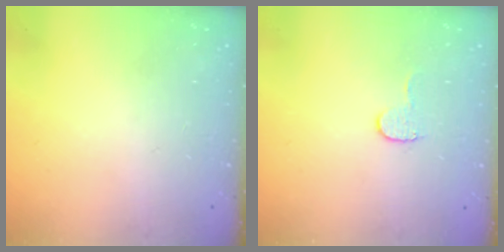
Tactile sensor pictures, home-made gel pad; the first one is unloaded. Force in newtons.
{"total": 5.2, "press": 5.1, "slide": 0.5}